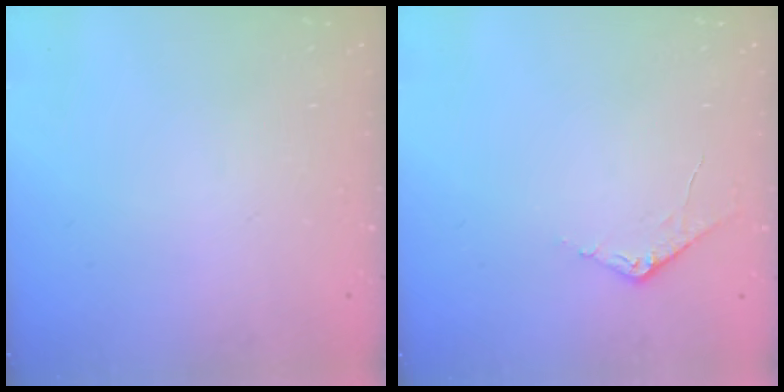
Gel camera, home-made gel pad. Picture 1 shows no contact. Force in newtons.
{"total": 5.8, "press": 5.7, "slide": 0.6}